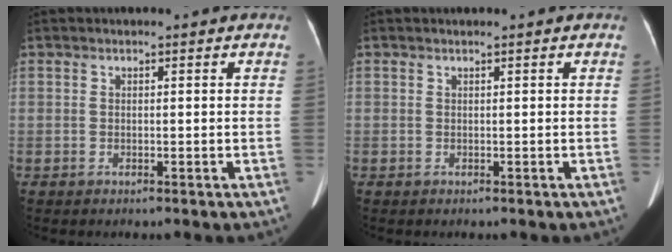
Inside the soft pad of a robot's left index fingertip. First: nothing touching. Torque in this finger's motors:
{"motor_torque": [-0.58, 0.56, -1.00, -0.21]}